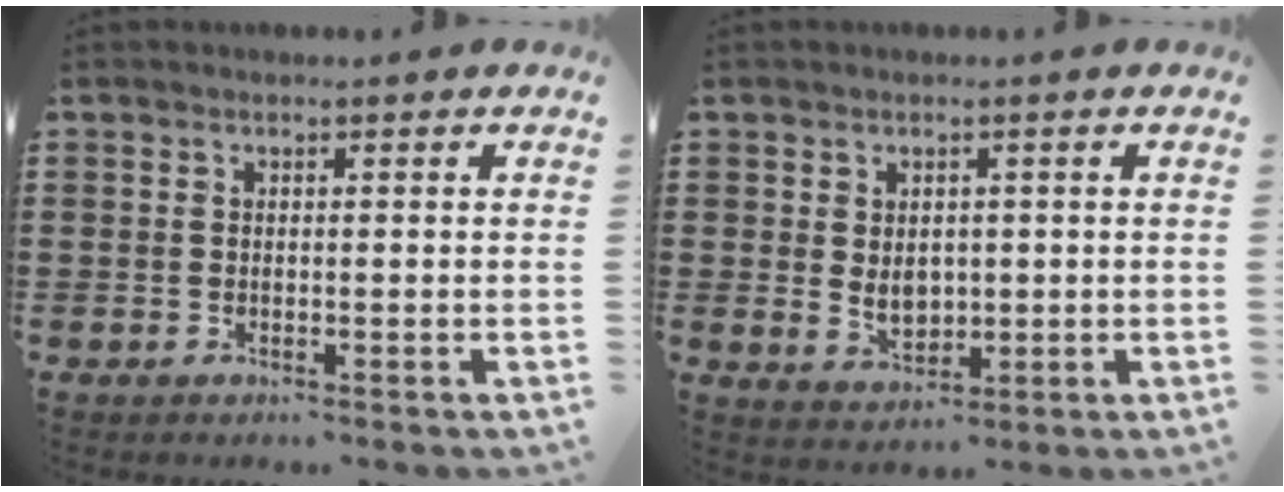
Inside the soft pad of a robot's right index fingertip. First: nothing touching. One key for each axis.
{"total": 3.7, "fx": 0.1, "fy": 2.8, "fz": 2.5, "tx": -0.037, "ty": 0.001, "tz": -0.004}